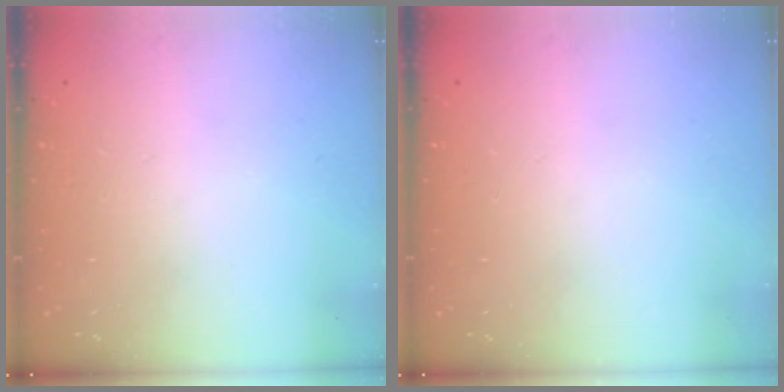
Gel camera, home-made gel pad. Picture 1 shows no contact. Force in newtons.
{"total": 0.0}